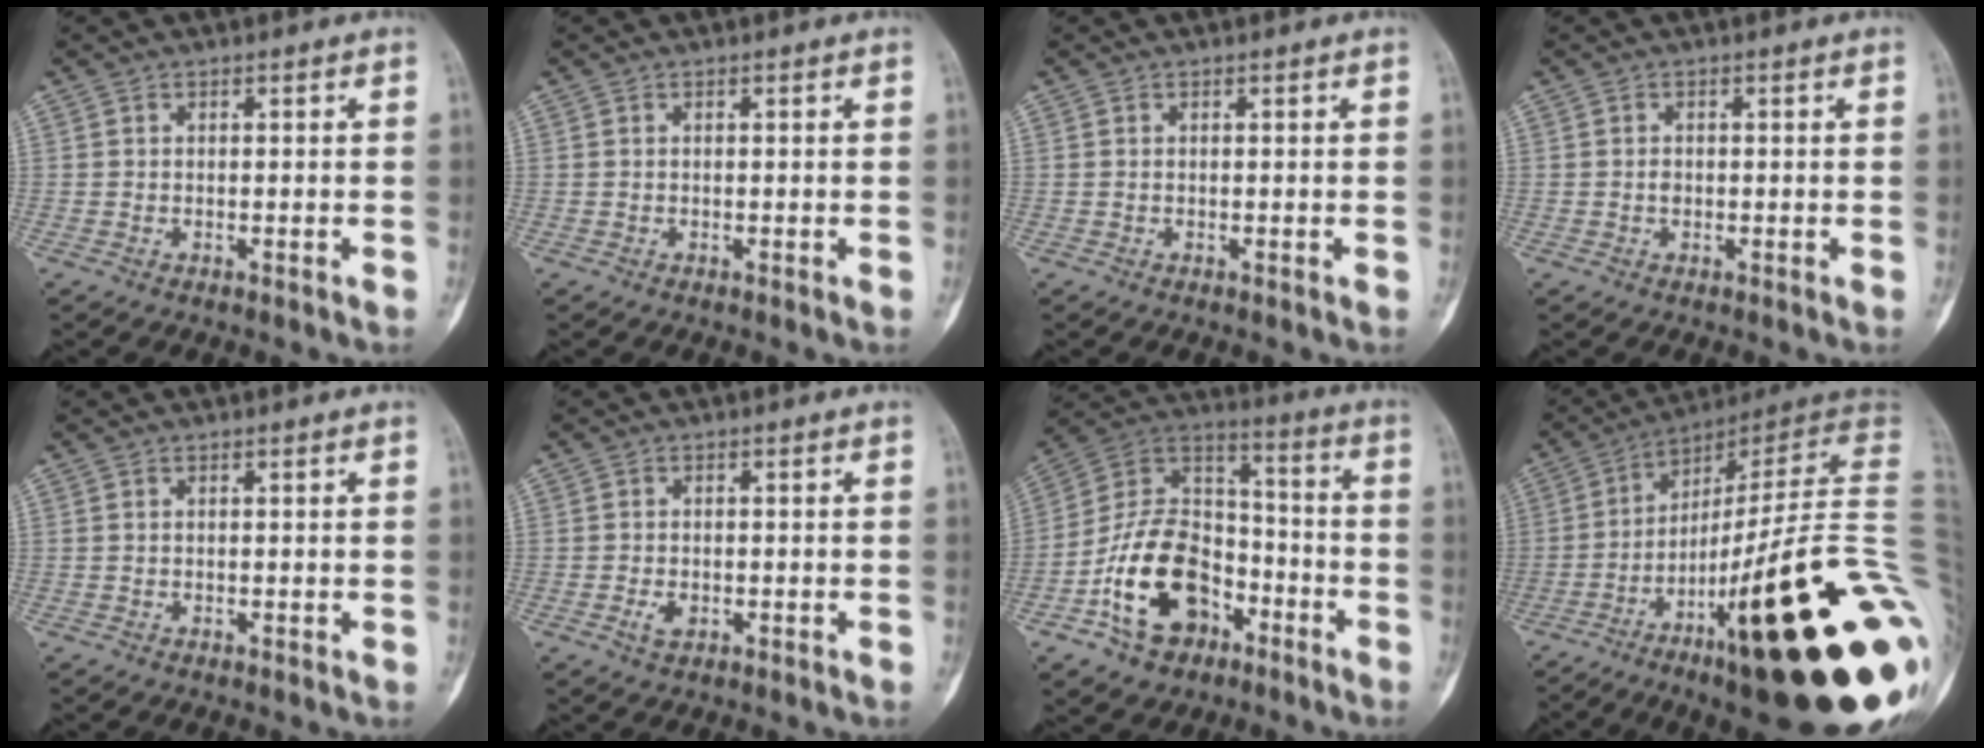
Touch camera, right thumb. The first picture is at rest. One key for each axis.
{"total": 0.0}
{"total": 0.0}
{"total": 0.9, "fx": -0.1, "fy": 0.7, "fz": 0.5, "tx": -0.004, "ty": 0.003, "tz": -0.003}
{"total": 0.0}
{"total": 2.3, "fx": -0.8, "fy": 1.5, "fz": 1.6, "tx": -0.027, "ty": 0.000, "tz": -0.012}
{"total": 18.7, "fx": -8.2, "fy": 12.5, "fz": 11.2, "tx": -0.161, "ty": 0.076, "tz": -0.146}
{"total": 33.5, "fx": -8.0, "fy": 5.3, "fz": 32.1, "tx": -0.370, "ty": 0.028, "tz": -0.128}